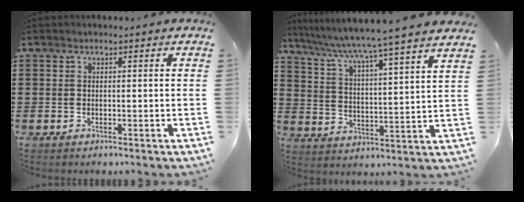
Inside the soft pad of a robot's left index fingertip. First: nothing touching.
{"total": 5.8, "force": [5.1, -1.5, 2.3], "torque": [-0.068, -0.047, 0.077]}